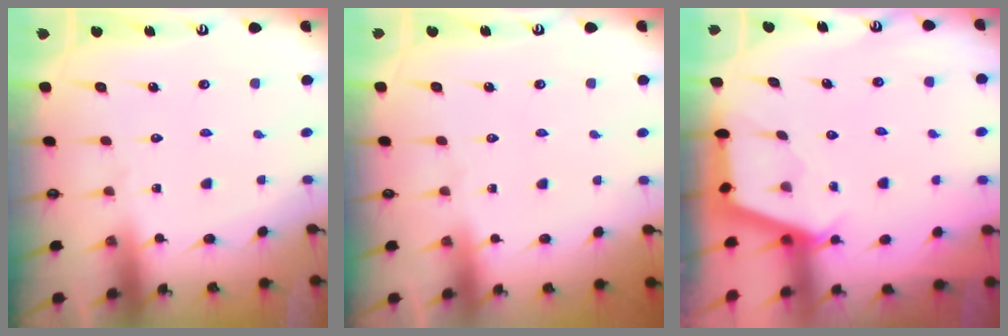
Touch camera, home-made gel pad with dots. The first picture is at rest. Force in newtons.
{"total": 0.0}
{"total": 2.6, "press": 2.6, "slide": 0.3}